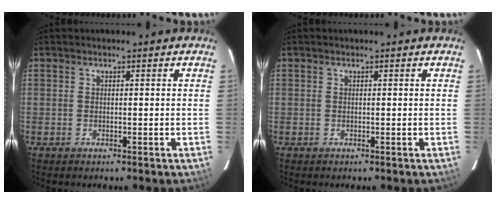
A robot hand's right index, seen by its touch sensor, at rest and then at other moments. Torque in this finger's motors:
{"motor_torque": [0.00, 0.00, 0.02, -0.01]}